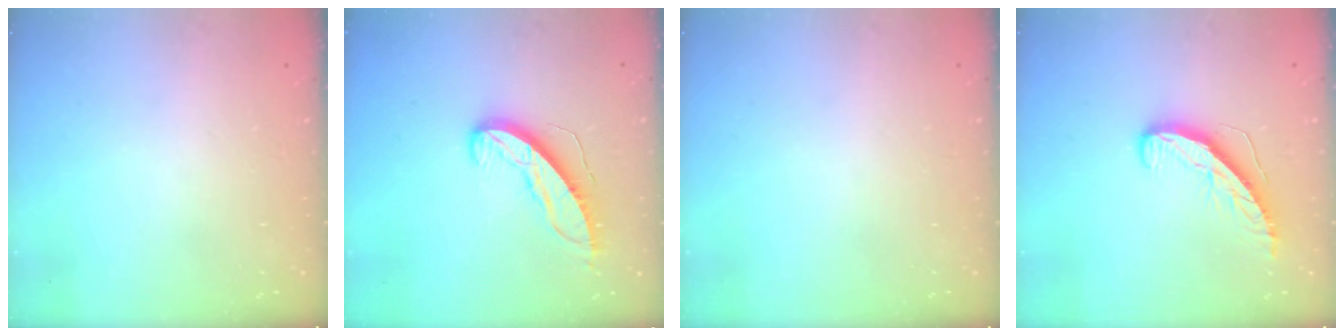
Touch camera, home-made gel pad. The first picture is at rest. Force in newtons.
{"total": 9.6, "press": 9.6, "slide": 0.2}
{"total": 0.0}
{"total": 9.0, "press": 9.0, "slide": 0.6}